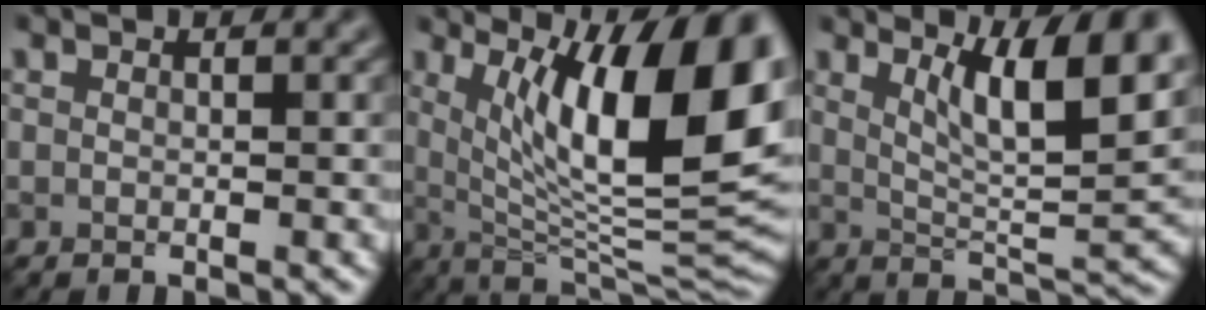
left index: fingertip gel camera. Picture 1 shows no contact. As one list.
[{"total": 15.4, "force": [4.2, 4.7, 14.0], "torque": [-0.186, -0.008, 0.072]}, {"total": 9.7, "force": [4.5, 2.7, 8.2], "torque": [-0.115, -0.003, 0.075]}]